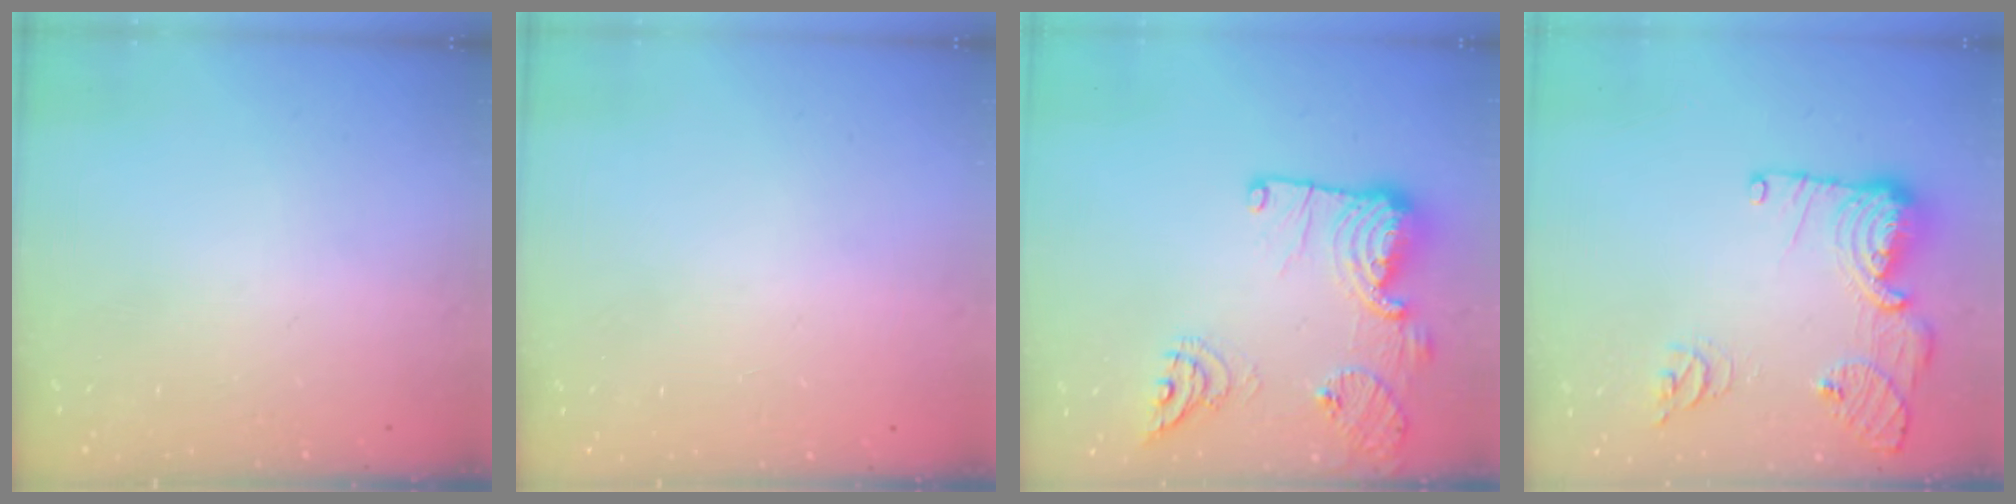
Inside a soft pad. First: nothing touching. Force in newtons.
{"total": 0.9, "press": 0.9, "slide": 0.0}
{"total": 19.1, "press": 18.3, "slide": 5.5}
{"total": 15.8, "press": 15.7, "slide": 1.8}